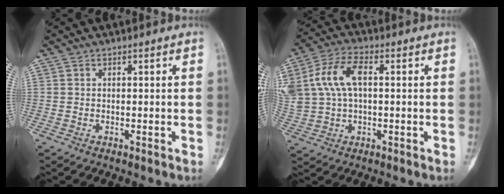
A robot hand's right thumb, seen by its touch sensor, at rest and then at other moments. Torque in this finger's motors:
{"motor_torque": [1.57, 1.68, 1.32, 0.00, 0.16]}